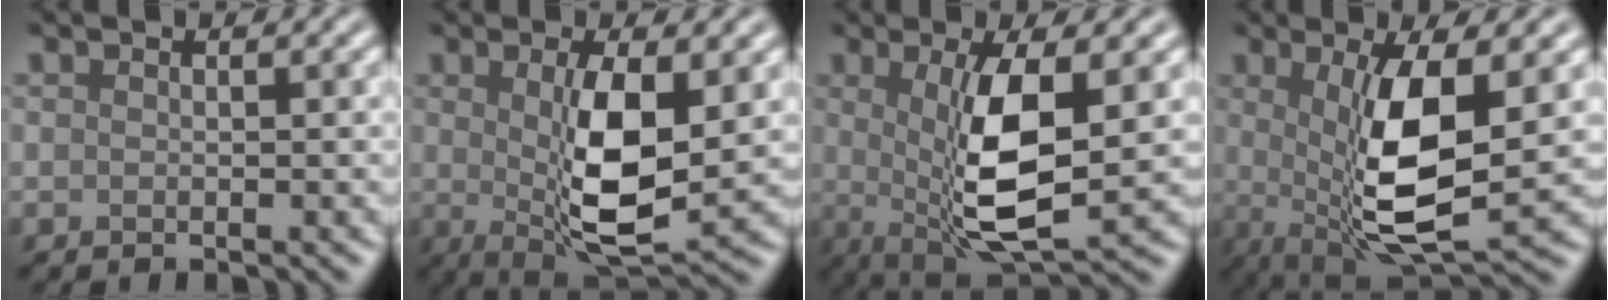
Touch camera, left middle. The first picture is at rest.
{"total": 7.4, "force": [0.2, 2.2, 7.1], "torque": [-0.126, -0.010, 0.010]}
{"total": 8.0, "force": [0.3, 2.4, 7.7], "torque": [-0.142, -0.013, 0.012]}
{"total": 9.0, "force": [0.3, 2.7, 8.6], "torque": [-0.157, -0.017, 0.011]}